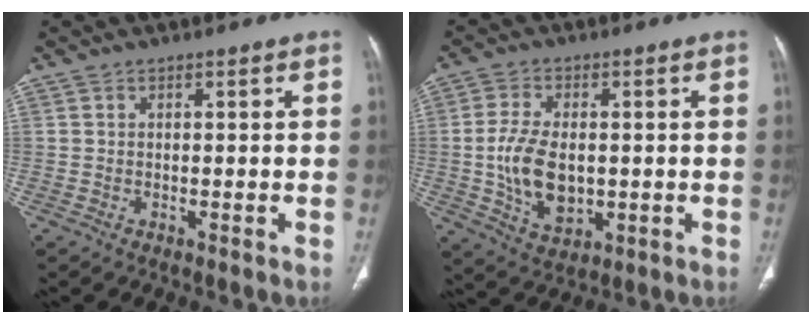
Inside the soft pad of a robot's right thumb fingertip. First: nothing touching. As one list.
[{"total": 10.7, "force": [-0.6, 6.5, 8.5], "torque": [-0.151, -0.007, -0.002]}]